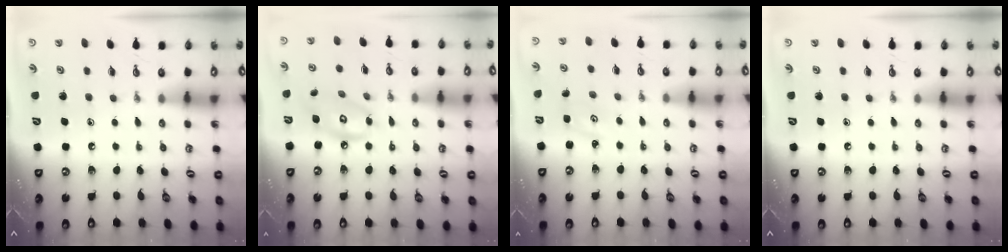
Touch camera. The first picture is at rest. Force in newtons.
{"total": 9.7, "press": 9.7, "slide": 0.7}
{"total": 2.2, "press": 2.2, "slide": 0.3}
{"total": 0.0}